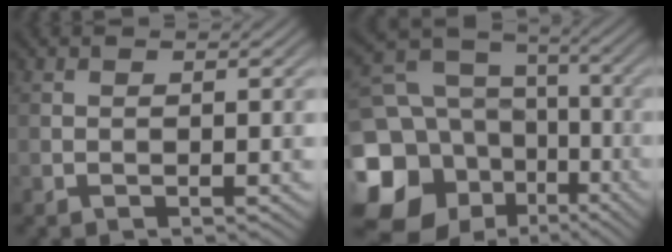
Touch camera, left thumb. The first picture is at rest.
{"total": 18.3, "force": [-5.1, 15.4, 8.4], "torque": [-0.252, -0.026, -0.097]}